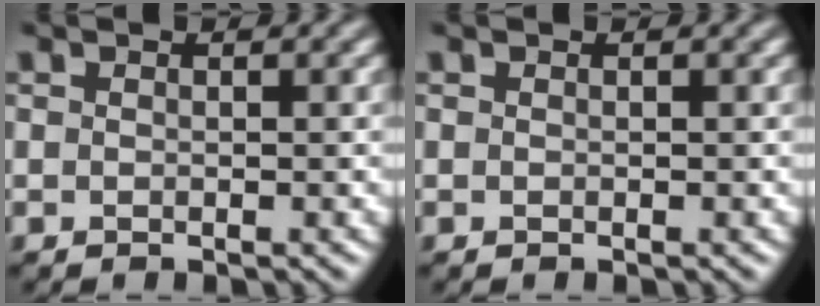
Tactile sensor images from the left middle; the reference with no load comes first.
{"total": 0.0}